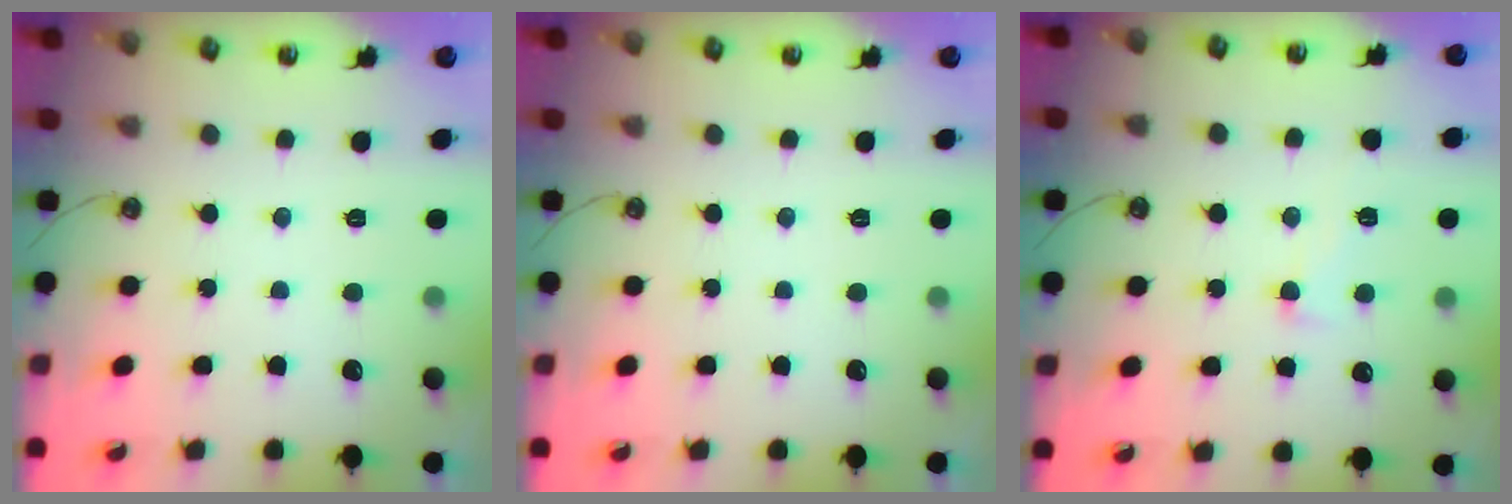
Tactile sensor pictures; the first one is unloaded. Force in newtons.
{"total": 0.0}
{"total": 1.8, "press": 1.4, "slide": 1.1}